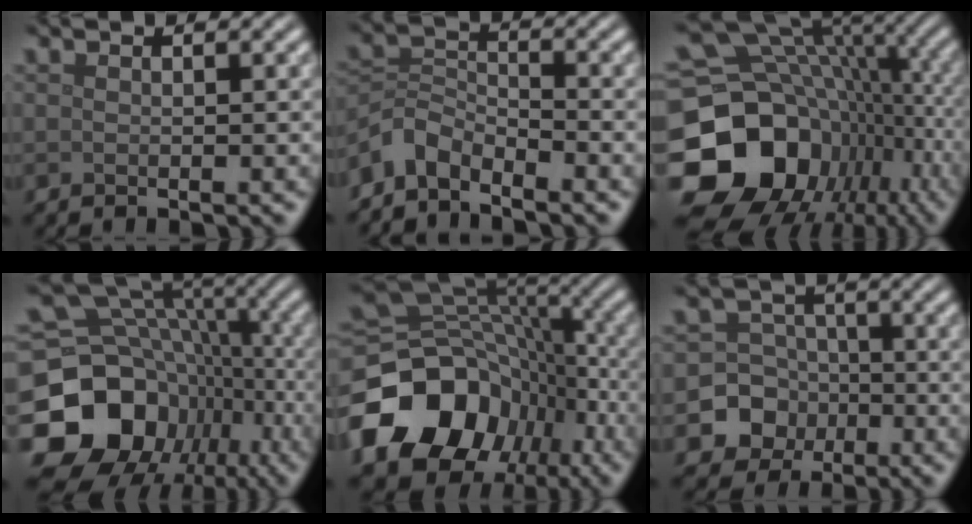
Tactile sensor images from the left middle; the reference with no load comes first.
{"total": 3.8, "force": [-3.3, 1.6, 1.1], "torque": [-0.021, 0.002, -0.081]}
{"total": 19.1, "force": [-4.6, 15.2, 10.5], "torque": [-0.218, -0.008, -0.061]}
{"total": 18.4, "force": [-5.6, 15.1, 8.8], "torque": [-0.189, 0.008, -0.094]}
{"total": 15.3, "force": [-6.0, 12.1, 7.3], "torque": [-0.156, -0.030, -0.093]}
{"total": 6.4, "force": [-2.4, 5.8, 0.9], "torque": [0.005, -0.003, -0.068]}